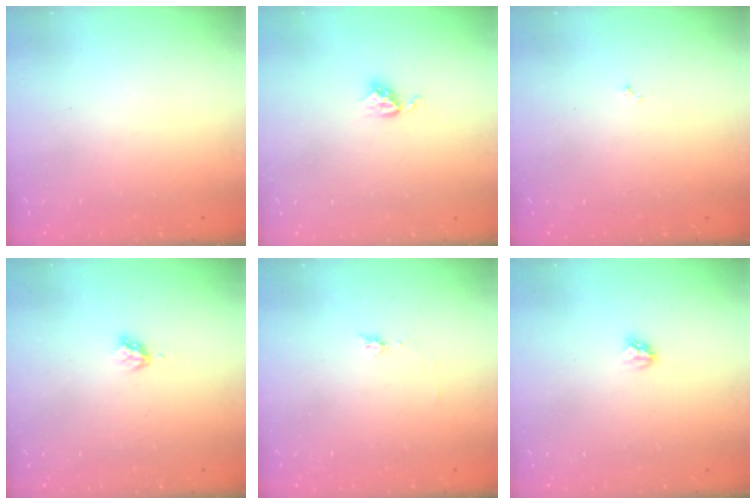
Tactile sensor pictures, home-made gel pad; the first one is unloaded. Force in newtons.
{"total": 3.9, "press": 3.9, "slide": 0.4}
{"total": 3.0, "press": 2.9, "slide": 0.3}
{"total": 2.9, "press": 2.8, "slide": 0.4}
{"total": 4.8, "press": 4.7, "slide": 0.6}
{"total": 2.8, "press": 2.8, "slide": 0.3}